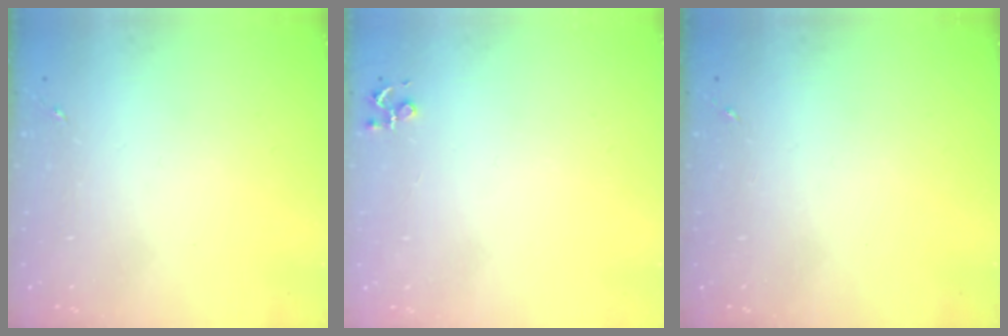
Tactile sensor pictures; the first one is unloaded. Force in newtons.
{"total": 3.9, "press": 3.9, "slide": 0.5}
{"total": 0.0}